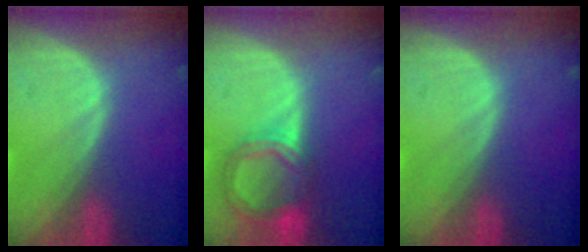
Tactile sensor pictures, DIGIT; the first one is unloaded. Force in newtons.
{"total": 6.3, "press": 5.8, "slide": 2.4}
{"total": 0.0}